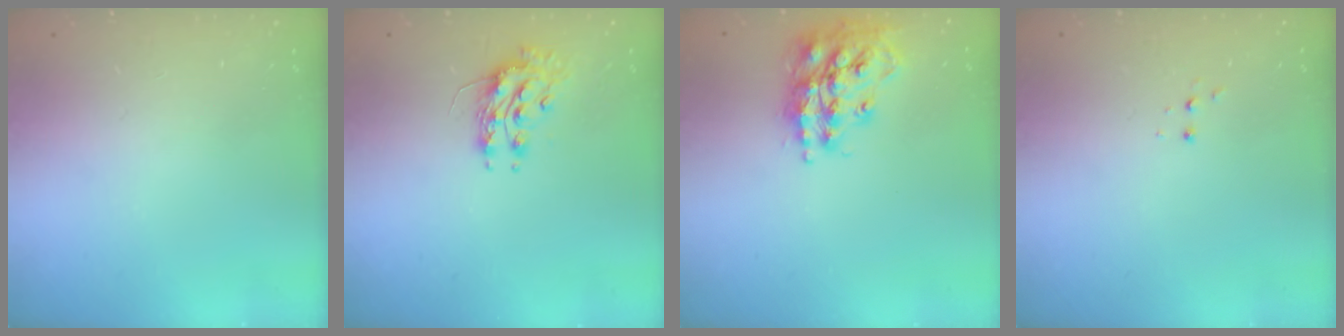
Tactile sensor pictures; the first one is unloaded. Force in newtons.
{"total": 8.5, "press": 8.5, "slide": 0.6}
{"total": 17.1, "press": 17.0, "slide": 1.5}
{"total": 2.8, "press": 2.8, "slide": 0.5}